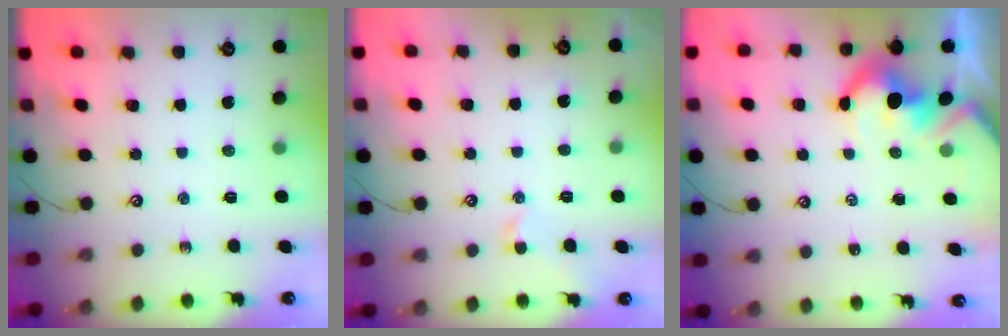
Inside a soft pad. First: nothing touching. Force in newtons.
{"total": 0.0}
{"total": 6.3, "press": 6.2, "slide": 0.9}